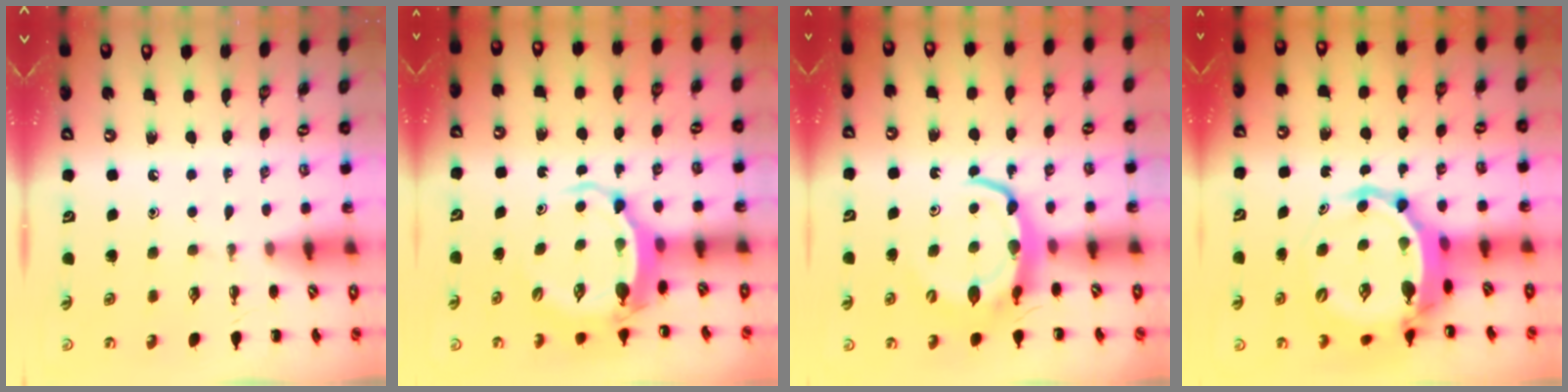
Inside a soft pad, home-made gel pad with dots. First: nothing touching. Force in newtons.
{"total": 6.4, "press": 6.2, "slide": 1.3}
{"total": 7.4, "press": 7.3, "slide": 1.0}
{"total": 7.1, "press": 6.9, "slide": 1.9}